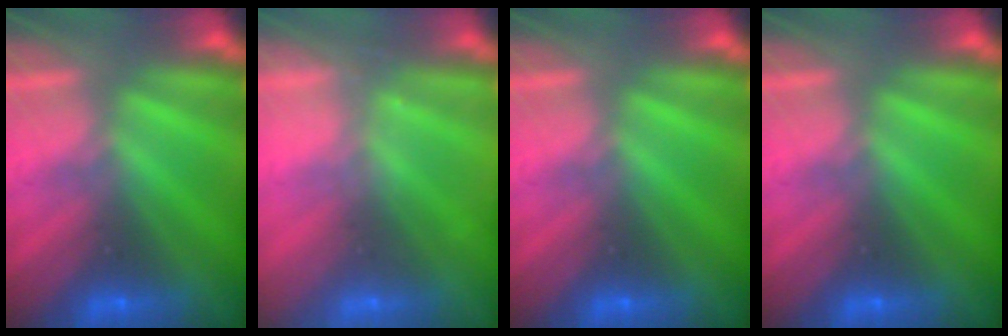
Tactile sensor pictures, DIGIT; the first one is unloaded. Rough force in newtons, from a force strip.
{"total": 2.2}
{"total": 0.0}
{"total": 0.0}